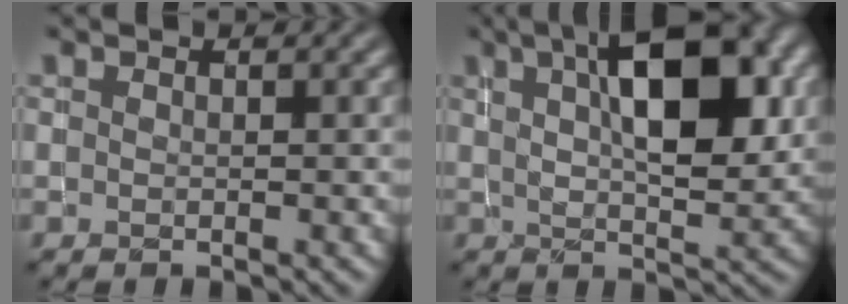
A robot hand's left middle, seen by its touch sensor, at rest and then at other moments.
{"total": 9.9, "force": [3.3, 3.7, 8.6], "torque": [-0.119, 0.013, 0.050]}